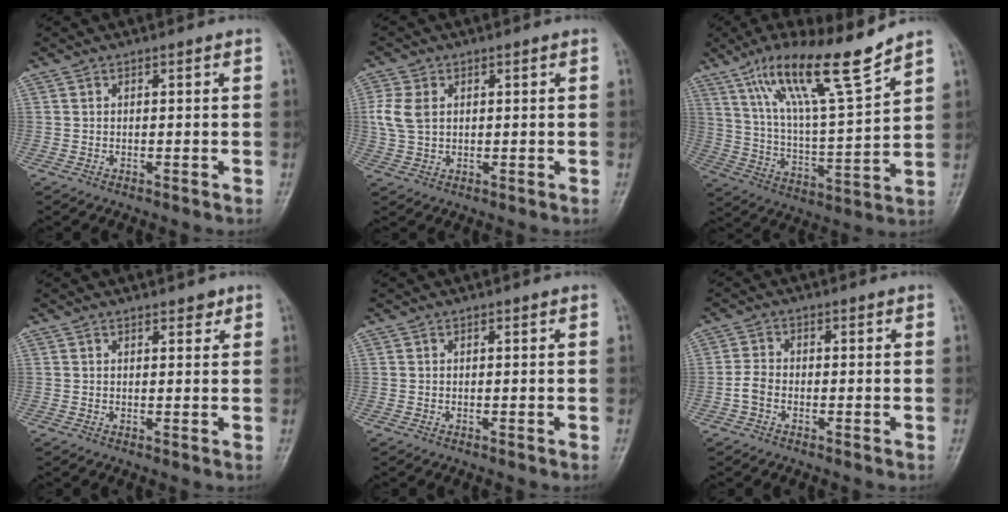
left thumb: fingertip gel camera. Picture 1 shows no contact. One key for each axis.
{"total": 5.3, "fx": 0.9, "fy": 3.8, "fz": 3.5, "tx": -0.077, "ty": 0.005, "tz": 0.020}
{"total": 16.7, "fx": 11.7, "fy": 1.8, "fz": 11.8, "tx": -0.197, "ty": -0.061, "tz": 0.213}
{"total": 1.6, "fx": 1.2, "fy": 0.9, "fz": 0.7, "tx": 0.004, "ty": -0.006, "tz": 0.013}
{"total": 0.0}
{"total": 2.9, "fx": -1.2, "fy": 2.0, "fz": 1.8, "tx": -0.038, "ty": 0.009, "tz": -0.029}